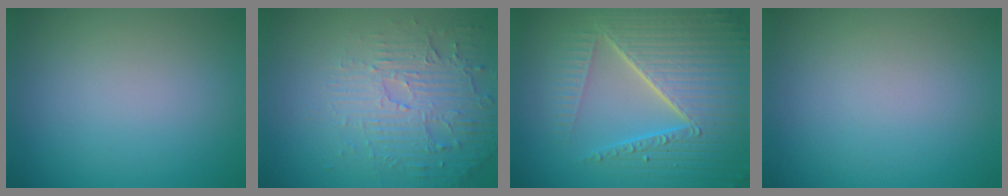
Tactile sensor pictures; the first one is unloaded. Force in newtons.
{"total": 4.6, "press": 3.6, "slide": 2.8}
{"total": 8.6, "press": 6.0, "slide": 6.2}
{"total": 0.0}